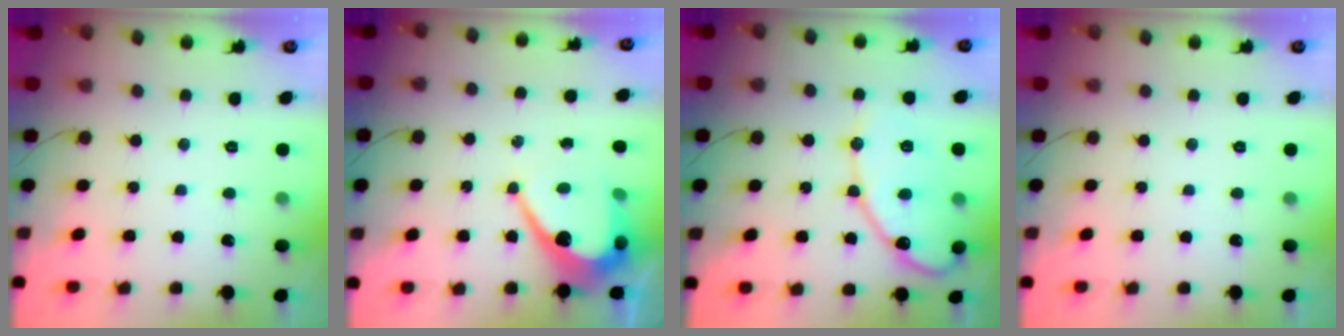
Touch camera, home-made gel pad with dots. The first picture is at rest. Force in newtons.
{"total": 10.2, "press": 10.1, "slide": 0.9}
{"total": 14.0, "press": 14.0, "slide": 1.3}
{"total": 0.0}